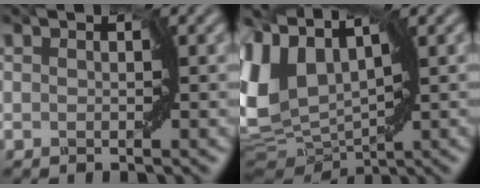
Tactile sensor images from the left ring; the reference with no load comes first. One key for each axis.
{"total": 6.7, "fx": 3.1, "fy": 3.9, "fz": 4.4, "tx": -0.130, "ty": 0.006, "tz": 0.069}